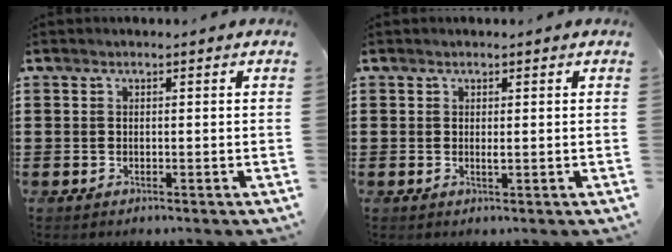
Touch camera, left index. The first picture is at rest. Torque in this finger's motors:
{"motor_torque": [0.25, -0.08, 0.00, 0.00]}